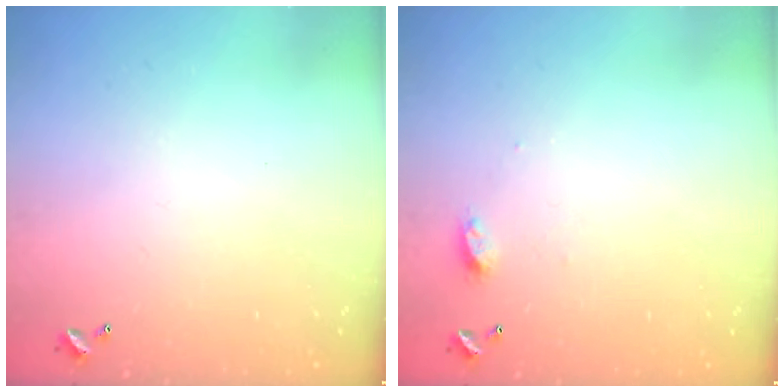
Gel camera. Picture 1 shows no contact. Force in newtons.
{"total": 4.0, "press": 4.0, "slide": 0.5}